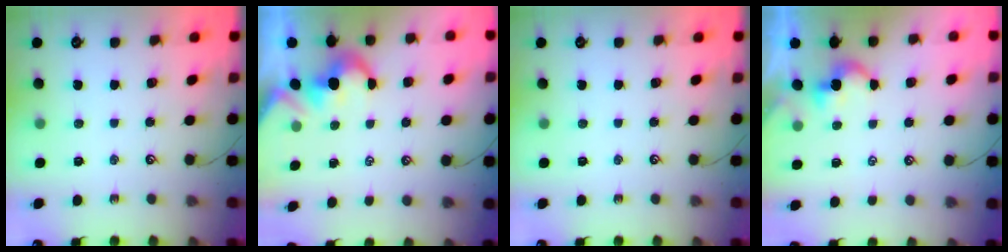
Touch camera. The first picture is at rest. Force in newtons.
{"total": 0.9, "press": 0.6, "slide": 0.7}
{"total": 0.0}
{"total": 3.6, "press": 3.6, "slide": 0.1}